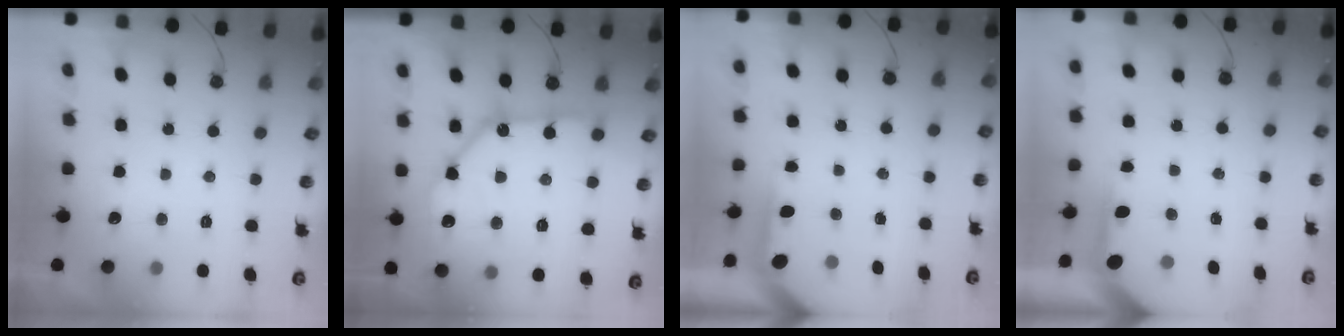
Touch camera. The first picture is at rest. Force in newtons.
{"total": 16.1, "press": 16.0, "slide": 2.0}
{"total": 3.9, "press": 3.9, "slide": 0.4}
{"total": 4.0, "press": 4.0, "slide": 0.4}